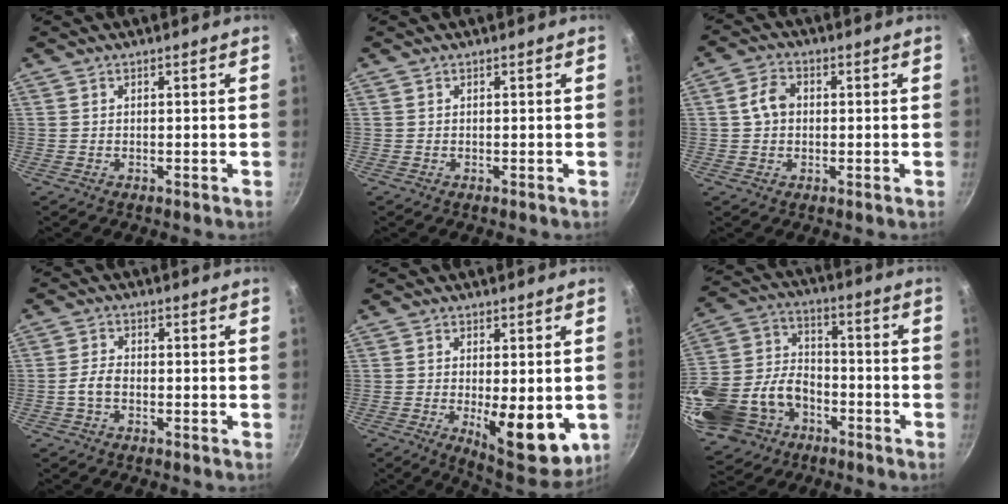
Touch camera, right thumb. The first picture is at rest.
{"total": 0.0}
{"total": 4.9, "force": [0.4, 3.8, 3.1], "torque": [-0.046, 0.015, 0.000]}
{"total": 3.2, "force": [-1.1, 1.8, 2.3], "torque": [-0.050, 0.017, -0.026]}
{"total": 12.7, "force": [-2.3, 5.0, 11.5], "torque": [-0.132, -0.013, -0.017]}
{"total": 24.8, "force": [-10.3, 17.8, 13.8], "torque": [-0.290, 0.047, -0.175]}